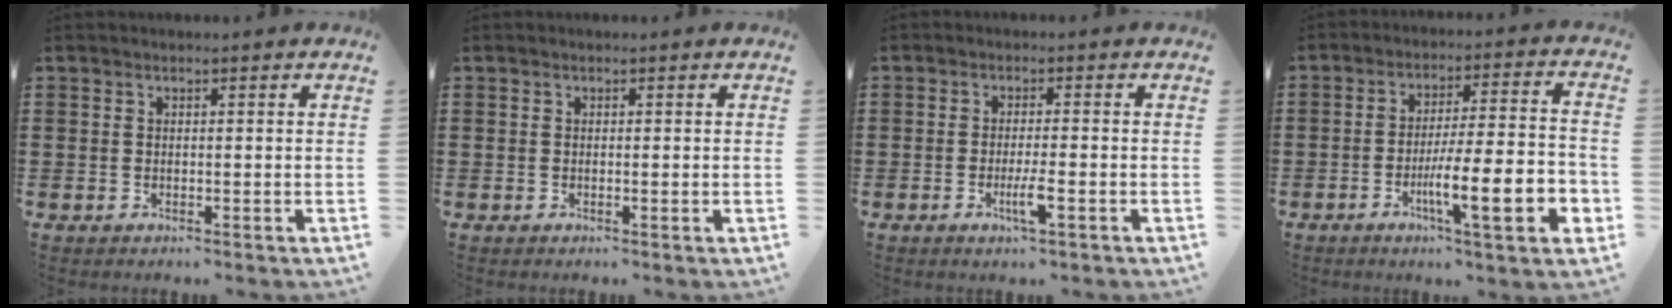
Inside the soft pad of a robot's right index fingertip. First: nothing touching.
{"total": 0.0}
{"total": 3.3, "force": [-1.4, 0.2, 3.0], "torque": [-0.059, -0.006, -0.028]}
{"total": 12.5, "force": [-4.5, 2.1, 11.5], "torque": [-0.207, -0.003, -0.080]}